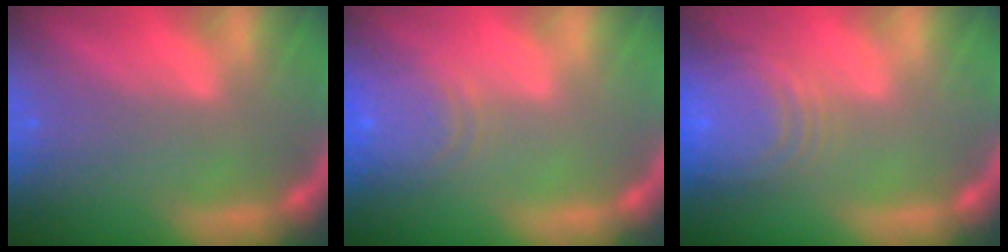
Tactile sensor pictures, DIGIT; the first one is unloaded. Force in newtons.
{"total": 5.5}
{"total": 9.1}